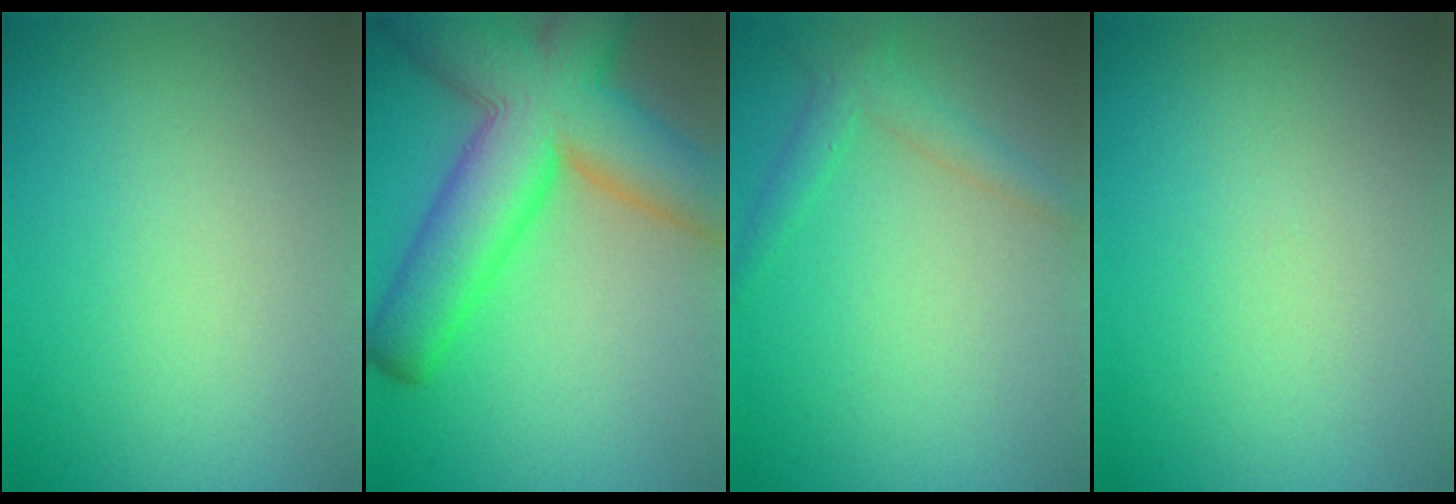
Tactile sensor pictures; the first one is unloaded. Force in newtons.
{"total": 12.5, "press": 12.4, "slide": 0.5}
{"total": 2.3, "press": 2.3, "slide": 0.2}
{"total": 0.0}